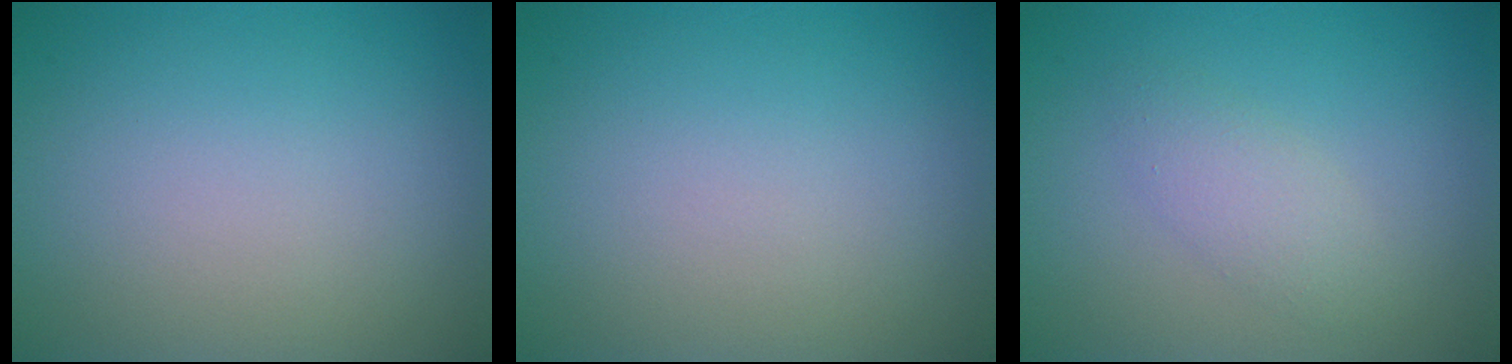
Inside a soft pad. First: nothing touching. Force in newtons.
{"total": 0.0}
{"total": 2.0, "press": 2.0, "slide": 0.0}